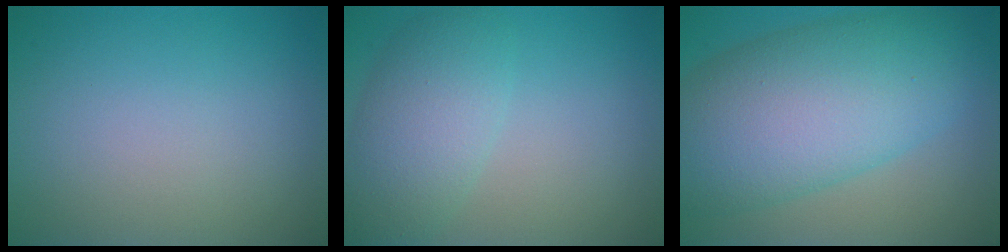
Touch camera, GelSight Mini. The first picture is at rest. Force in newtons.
{"total": 5.0, "press": 5.0, "slide": 0.4}
{"total": 11.5, "press": 11.4, "slide": 0.1}